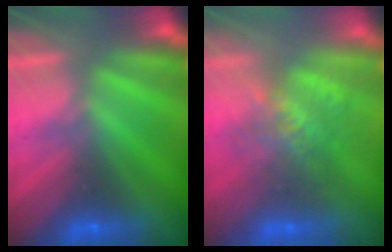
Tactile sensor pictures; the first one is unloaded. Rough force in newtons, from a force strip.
{"total": 7.3}